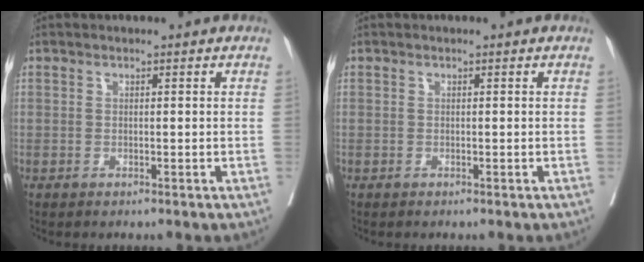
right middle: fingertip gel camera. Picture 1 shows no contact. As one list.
[{"total": 0.0}]